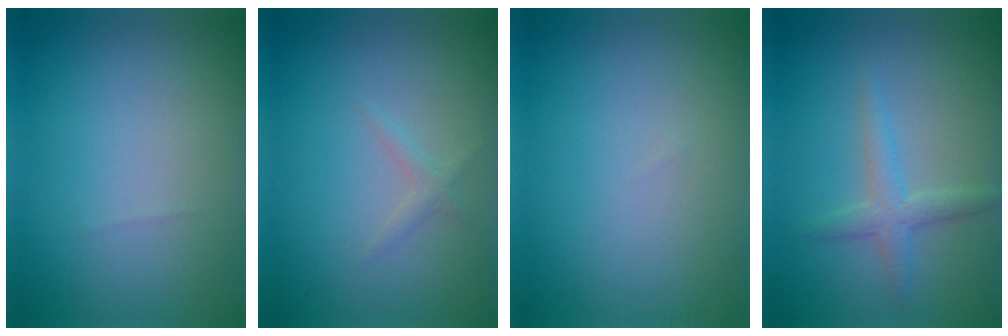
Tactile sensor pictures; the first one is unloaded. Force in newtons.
{"total": 0.9, "press": 0.9, "slide": 0.0}
{"total": 0.0}
{"total": 2.1, "press": 2.1, "slide": 0.1}